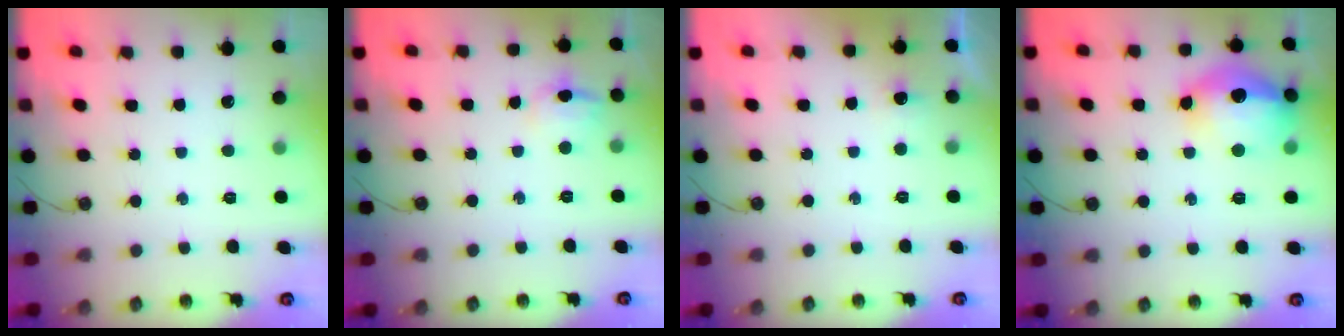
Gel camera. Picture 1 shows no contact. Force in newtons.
{"total": 6.7, "press": 6.4, "slide": 2.0}
{"total": 3.0, "press": 2.8, "slide": 1.0}
{"total": 16.5, "press": 16.4, "slide": 1.4}